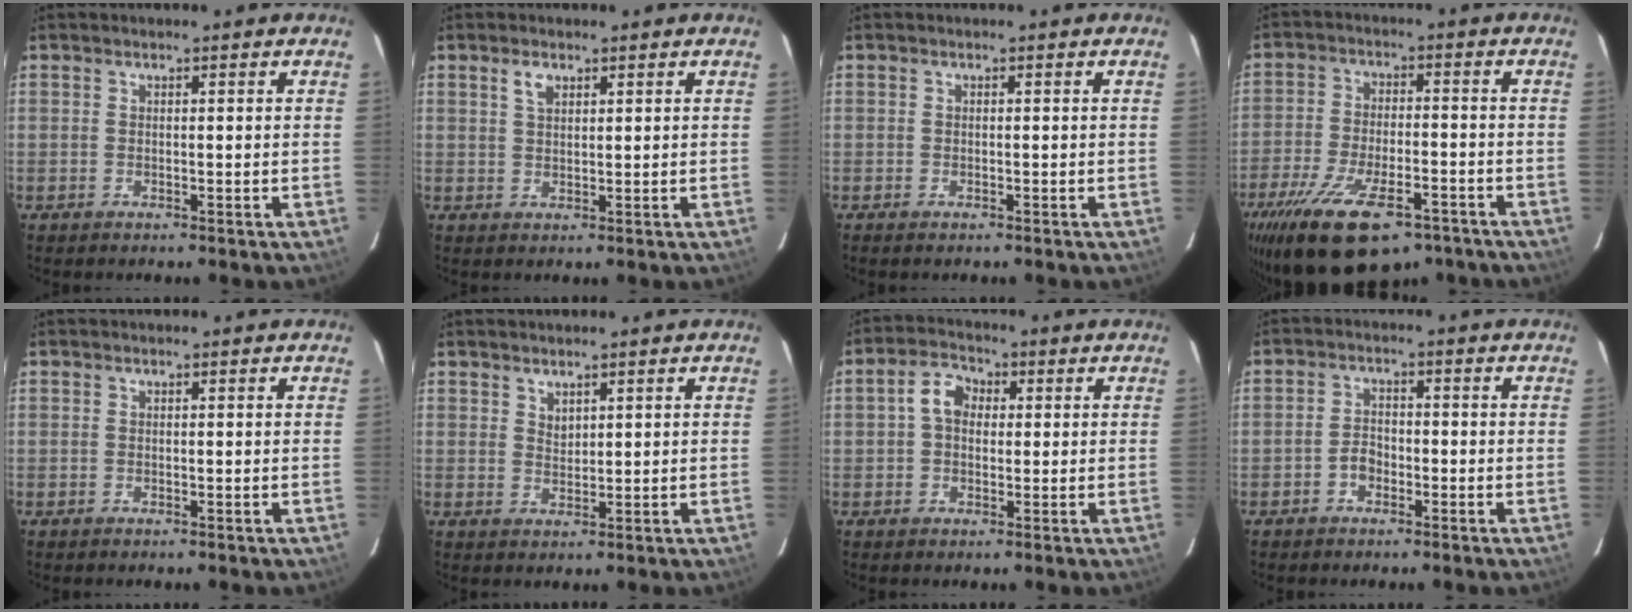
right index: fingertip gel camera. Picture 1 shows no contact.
{"total": 2.4, "force": [1.3, 1.3, 1.5], "torque": [-0.026, 0.005, 0.025]}
{"total": 0.6, "force": [-0.5, 0.3, 0.3], "torque": [-0.007, -0.001, -0.009]}
{"total": 20.4, "force": [-13.3, 8.2, 13.1], "torque": [-0.264, -0.044, -0.210]}
{"total": 0.0}
{"total": 1.8, "force": [1.5, 0.8, 0.5], "torque": [-0.006, 0.001, 0.028]}
{"total": 4.9, "force": [0.5, 3.8, 3.1], "torque": [-0.059, 0.021, 0.008]}
{"total": 2.9, "force": [-1.6, 2.0, 1.4], "torque": [-0.029, 0.009, -0.028]}